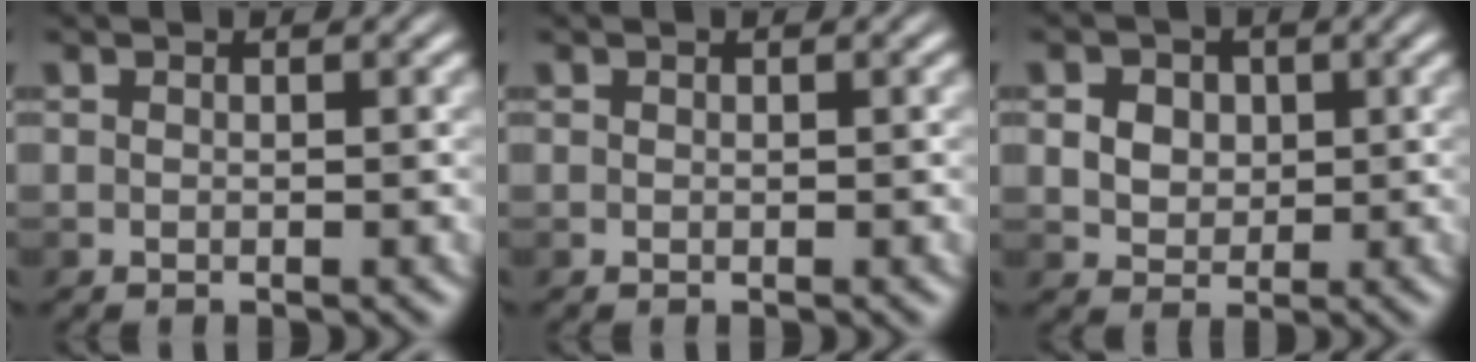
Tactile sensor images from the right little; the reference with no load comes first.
{"total": 0.0}
{"total": 4.6, "force": [1.2, 3.7, 2.5], "torque": [-0.056, 0.012, 0.012]}